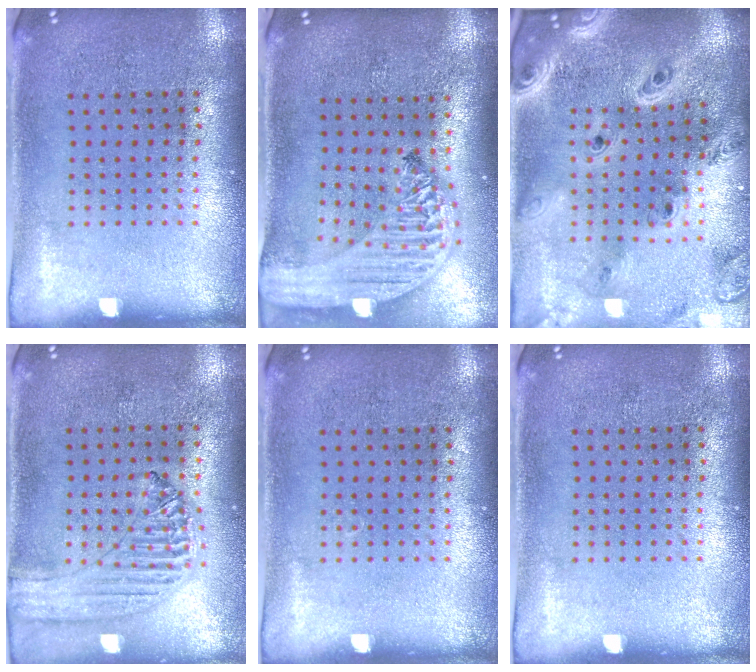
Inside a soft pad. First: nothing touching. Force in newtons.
{"total": 2.9, "press": 2.2, "slide": 1.8}
{"total": 3.9, "press": 3.0, "slide": 2.5}
{"total": 1.2, "press": 1.2, "slide": 0.2}
{"total": 0.0}
{"total": 0.0}